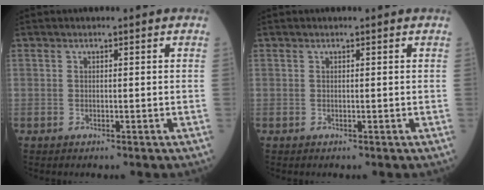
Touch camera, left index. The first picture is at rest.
{"total": 0.0}